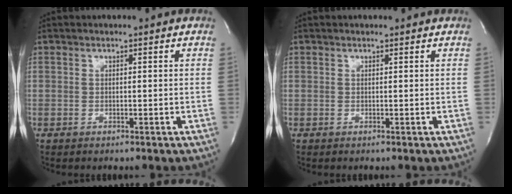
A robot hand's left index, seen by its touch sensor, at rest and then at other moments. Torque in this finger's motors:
{"motor_torque": [0.17, -0.18, 0.19, 0.05]}